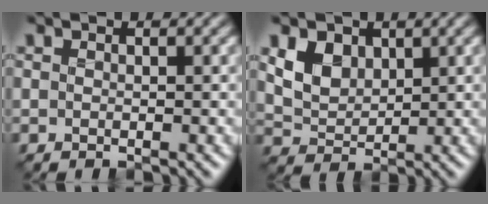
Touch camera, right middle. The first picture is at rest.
{"total": 3.3, "force": [1.2, 2.4, 1.9], "torque": [-0.046, -0.007, 0.026]}